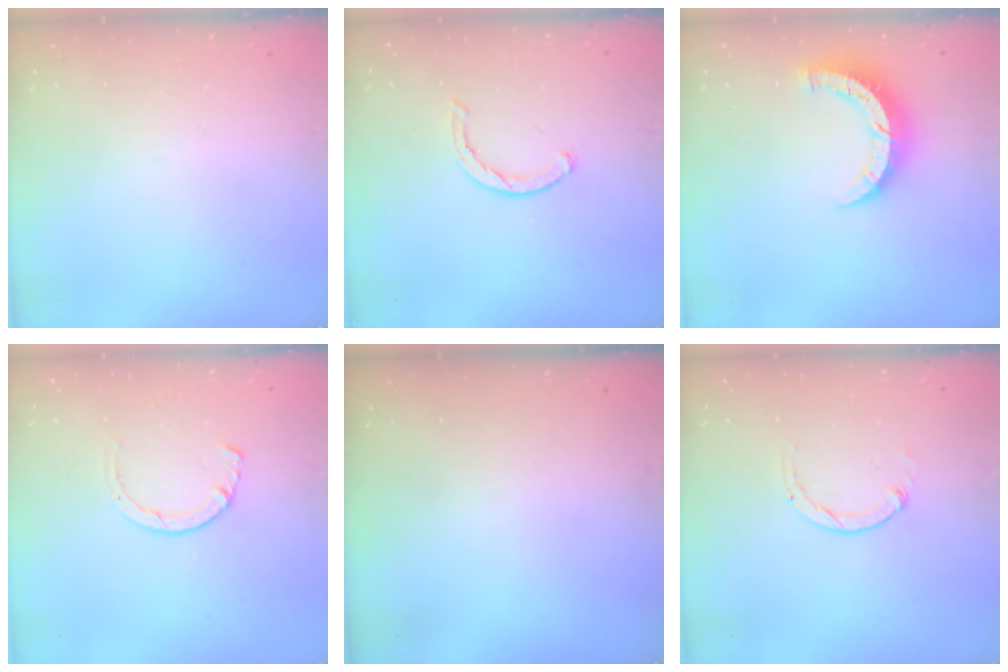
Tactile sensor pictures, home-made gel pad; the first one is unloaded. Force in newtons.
{"total": 1.8, "press": 1.8, "slide": 0.3}
{"total": 8.0, "press": 7.9, "slide": 0.6}
{"total": 1.2, "press": 1.2, "slide": 0.3}
{"total": 0.0}
{"total": 1.2, "press": 1.2, "slide": 0.3}